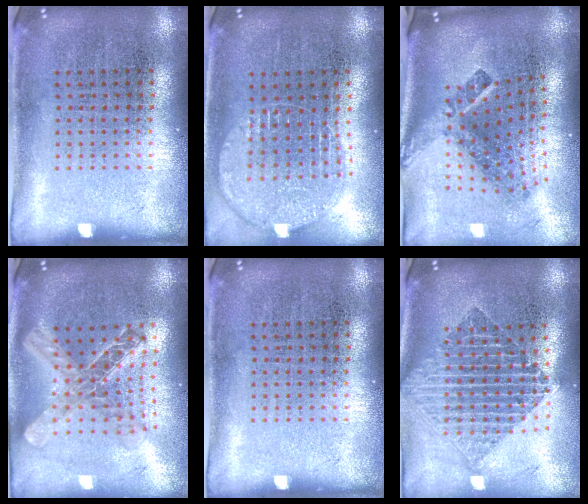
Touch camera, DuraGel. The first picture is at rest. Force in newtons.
{"total": 1.3, "press": 1.2, "slide": 0.5}
{"total": 2.8, "press": 1.6, "slide": 2.2}
{"total": 2.1, "press": 1.7, "slide": 1.3}
{"total": 0.0}
{"total": 2.2, "press": 1.7, "slide": 1.3}